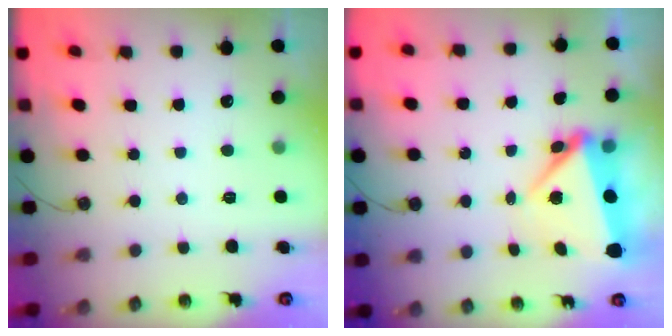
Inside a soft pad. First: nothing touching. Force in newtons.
{"total": 8.7, "press": 6.8, "slide": 5.4}